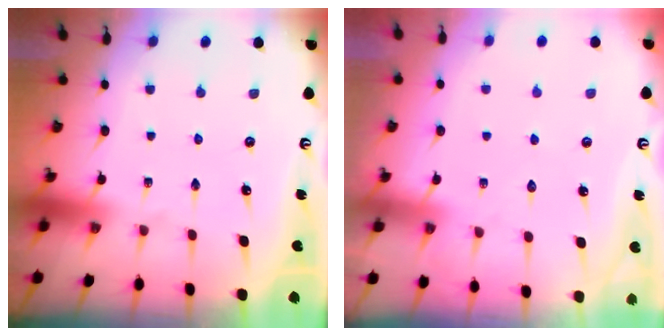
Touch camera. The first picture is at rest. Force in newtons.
{"total": 4.9, "press": 4.9, "slide": 0.6}